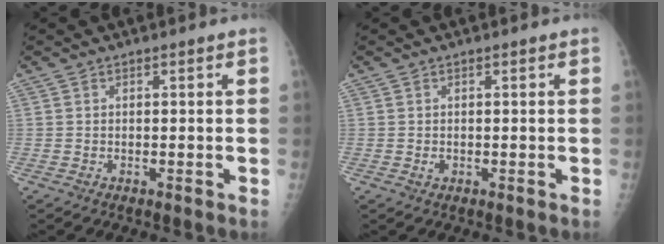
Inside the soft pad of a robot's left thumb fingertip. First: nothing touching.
{"total": 1.3, "force": [0.0, 1.0, 0.8], "torque": [-0.007, 0.000, 0.002]}